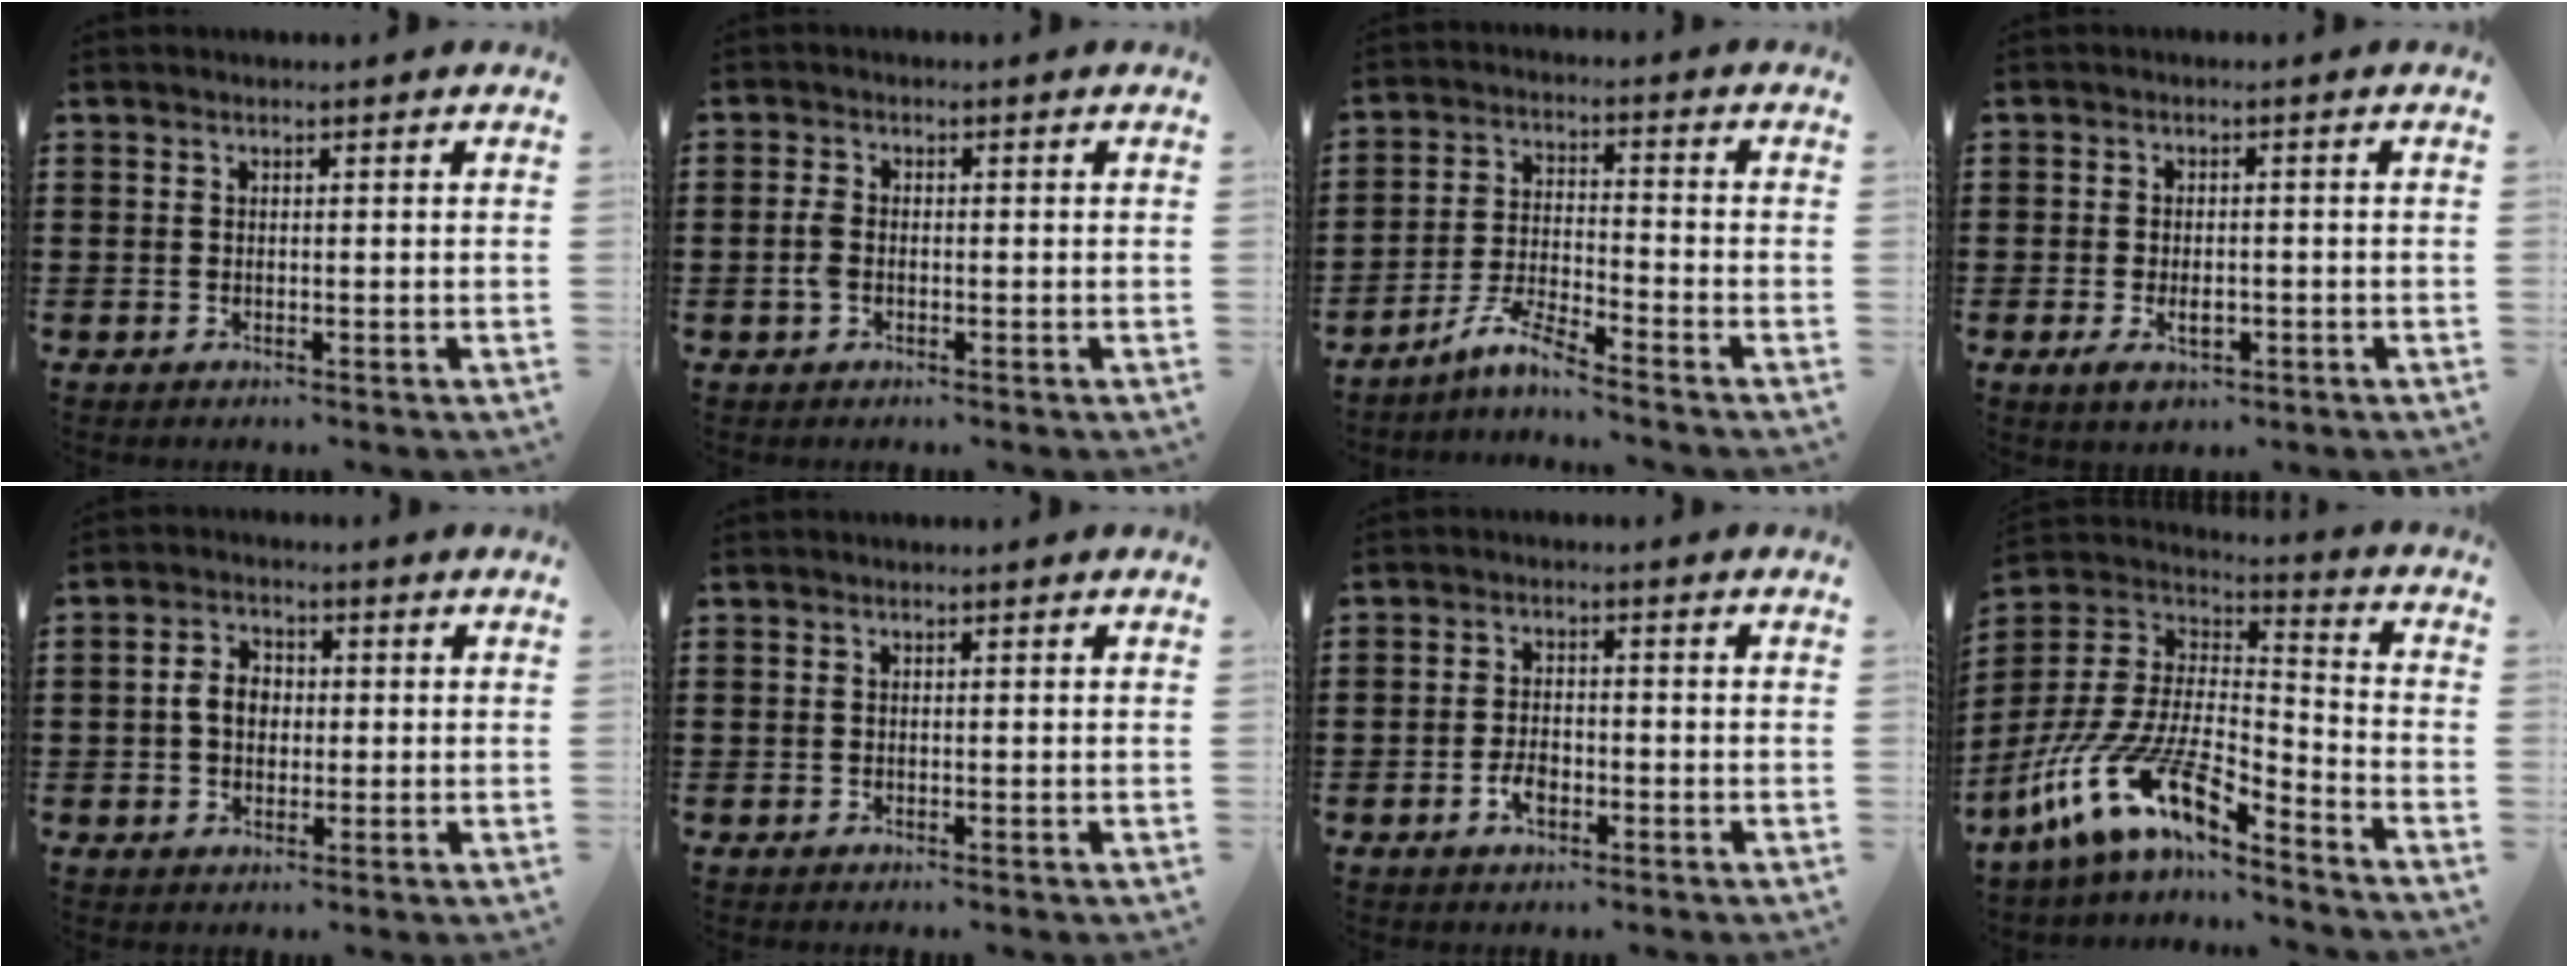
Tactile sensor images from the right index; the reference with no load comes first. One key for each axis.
{"total": 2.4, "fx": -0.5, "fy": 1.3, "fz": 1.9, "tx": -0.058, "ty": -0.007, "tz": -0.016}
{"total": 5.7, "fx": -5.1, "fy": 0.0, "fz": 2.5, "tx": -0.072, "ty": -0.011, "tz": -0.104}
{"total": 3.4, "fx": -1.1, "fy": 1.9, "fz": 2.6, "tx": -0.046, "ty": -0.002, "tz": -0.024}
{"total": 4.2, "fx": -0.1, "fy": 3.1, "fz": 2.8, "tx": -0.068, "ty": 0.009, "tz": -0.007}
{"total": 0.0}
{"total": 3.2, "fx": -1.4, "fy": 1.6, "fz": 2.4, "tx": -0.049, "ty": 0.002, "tz": -0.027}
{"total": 13.9, "fx": -9.2, "fy": 4.3, "fz": 9.5, "tx": -0.215, "ty": -0.003, "tz": -0.181}